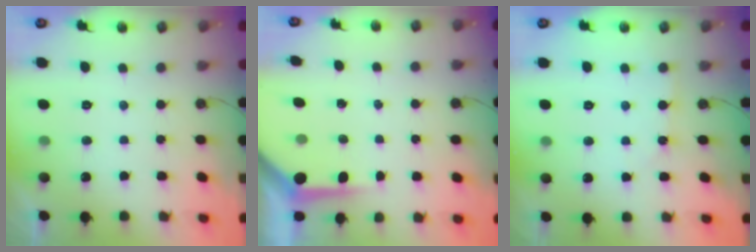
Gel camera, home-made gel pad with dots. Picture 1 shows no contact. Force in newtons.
{"total": 4.0, "press": 4.0, "slide": 0.4}
{"total": 4.2, "press": 4.2, "slide": 0.5}